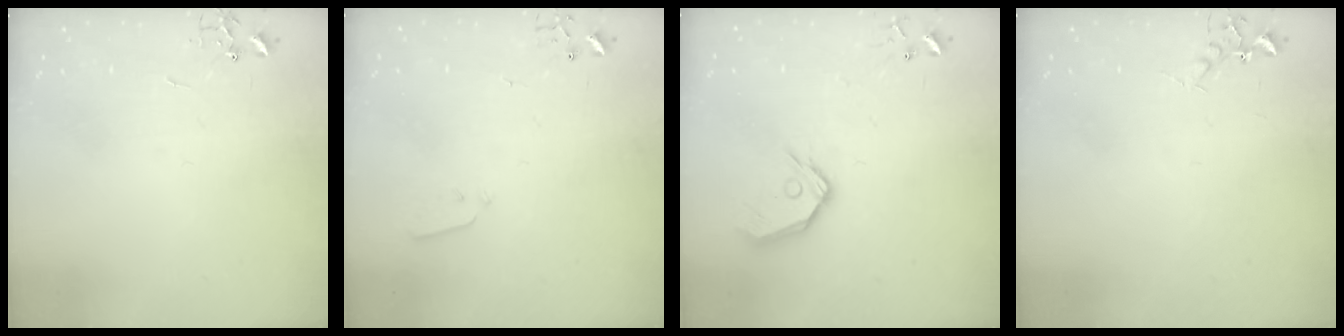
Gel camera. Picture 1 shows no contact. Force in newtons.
{"total": 3.3, "press": 3.2, "slide": 0.7}
{"total": 12.7, "press": 12.5, "slide": 2.0}
{"total": 5.8, "press": 5.7, "slide": 1.0}